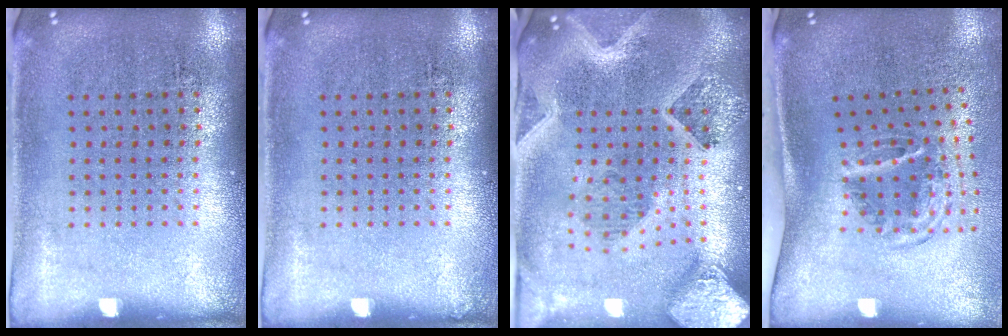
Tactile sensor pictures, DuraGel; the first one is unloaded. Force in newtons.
{"total": 0.0}
{"total": 4.3, "press": 3.3, "slide": 2.7}
{"total": 2.0, "press": 1.2, "slide": 1.6}